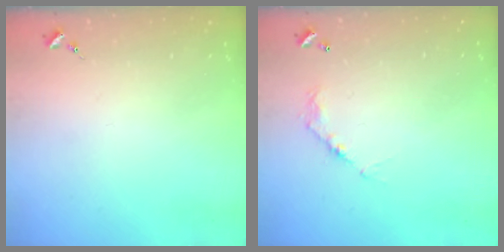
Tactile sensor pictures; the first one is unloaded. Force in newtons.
{"total": 6.3, "press": 6.3, "slide": 0.4}